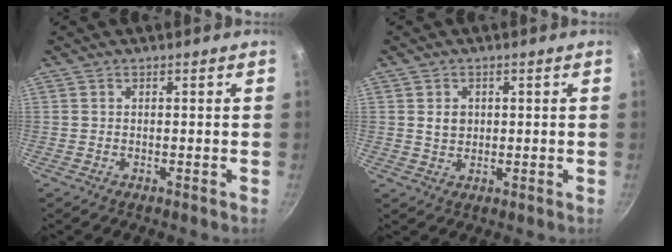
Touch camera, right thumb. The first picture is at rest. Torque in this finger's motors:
{"motor_torque": [0.15, 1.24, 0.67, -0.29, 0.00]}